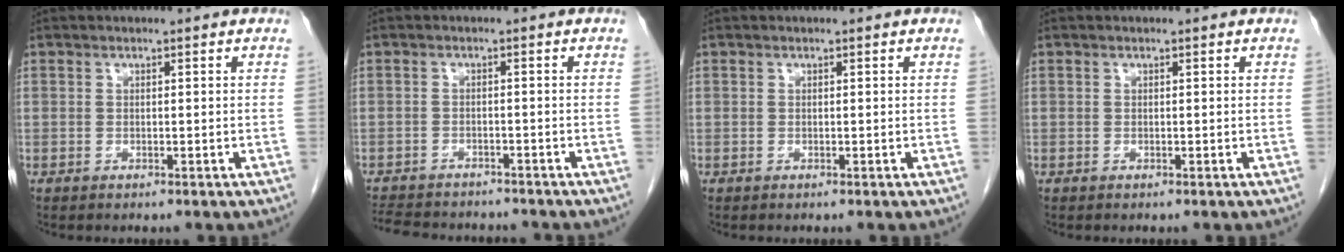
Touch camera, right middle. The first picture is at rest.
{"total": 11.6, "force": [-10.4, 3.5, 3.9], "torque": [-0.085, 0.000, -0.140]}
{"total": 0.0}
{"total": 0.0}